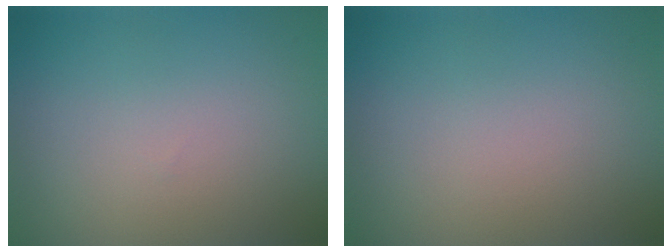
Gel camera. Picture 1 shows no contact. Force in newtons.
{"total": 0.0}